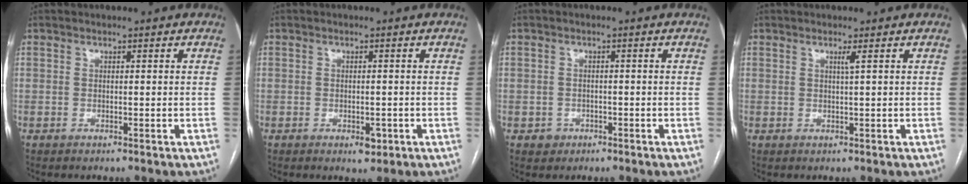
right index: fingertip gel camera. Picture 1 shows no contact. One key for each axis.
{"total": 2.3, "fx": -0.9, "fy": 1.0, "fz": 1.8, "tx": -0.026, "ty": 0.000, "tz": -0.009}
{"total": 2.3, "fx": -1.0, "fy": 2.1, "fz": 0.1, "tx": 0.004, "ty": 0.010, "tz": -0.014}
{"total": 0.9, "fx": 0.4, "fy": -0.4, "fz": 0.8, "tx": -0.023, "ty": -0.005, "tz": 0.011}